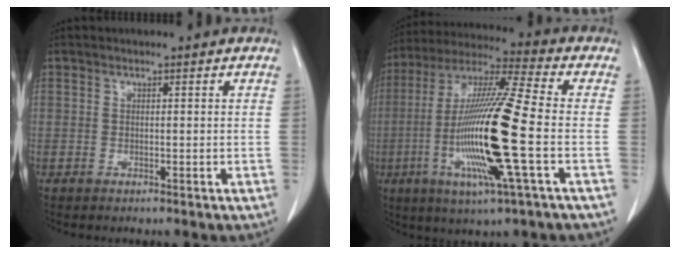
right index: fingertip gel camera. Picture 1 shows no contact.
{"total": 18.9, "force": [-4.0, 0.3, 18.5], "torque": [-0.376, -0.013, -0.082]}